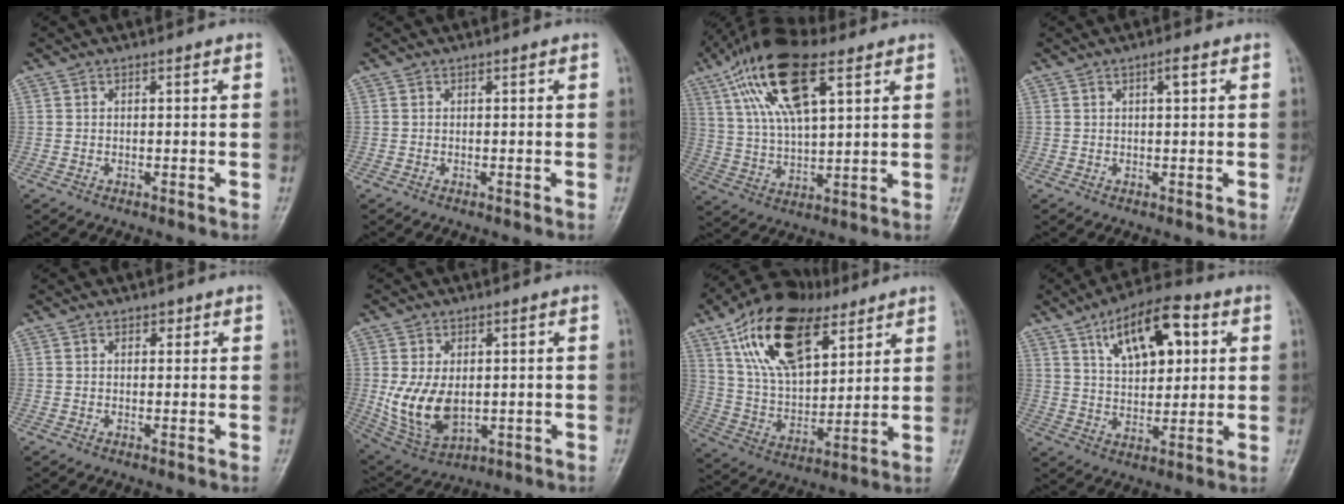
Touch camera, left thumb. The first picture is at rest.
{"total": 0.0}
{"total": 17.9, "force": [8.7, 7.1, 14.0], "torque": [-0.253, -0.009, 0.159]}
{"total": 1.9, "force": [0.7, 0.5, 1.6], "torque": [-0.025, 0.001, 0.010]}
{"total": 1.7, "force": [0.9, 1.2, 0.8], "torque": [0.000, -0.002, 0.010]}
{"total": 11.3, "force": [-0.2, 7.2, 8.7], "torque": [-0.158, -0.011, 0.018]}
{"total": 22.0, "force": [11.3, 11.7, 14.8], "torque": [-0.237, -0.028, 0.204]}
{"total": 14.7, "force": [5.8, 7.2, 11.4], "torque": [-0.152, -0.008, 0.096]}